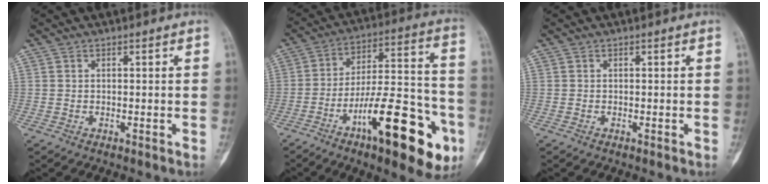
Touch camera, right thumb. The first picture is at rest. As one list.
[{"total": 24.5, "force": [-10.8, 7.7, 20.6], "torque": [-0.281, 0.058, -0.160]}, {"total": 0.0}]